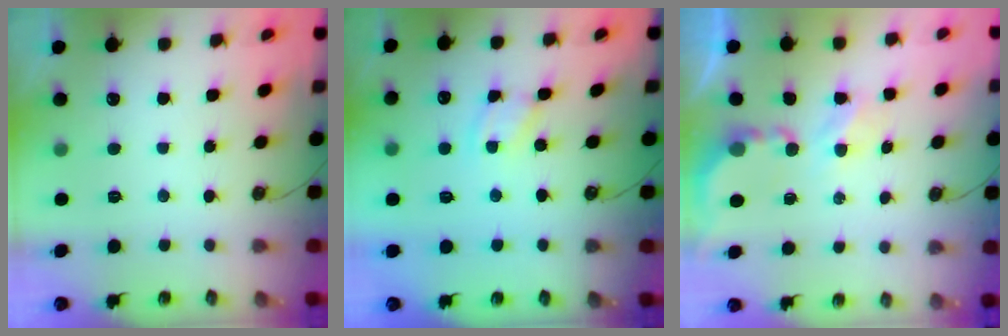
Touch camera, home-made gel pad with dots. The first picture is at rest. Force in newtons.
{"total": 2.4, "press": 2.4, "slide": 0.2}
{"total": 3.6, "press": 3.6, "slide": 0.3}